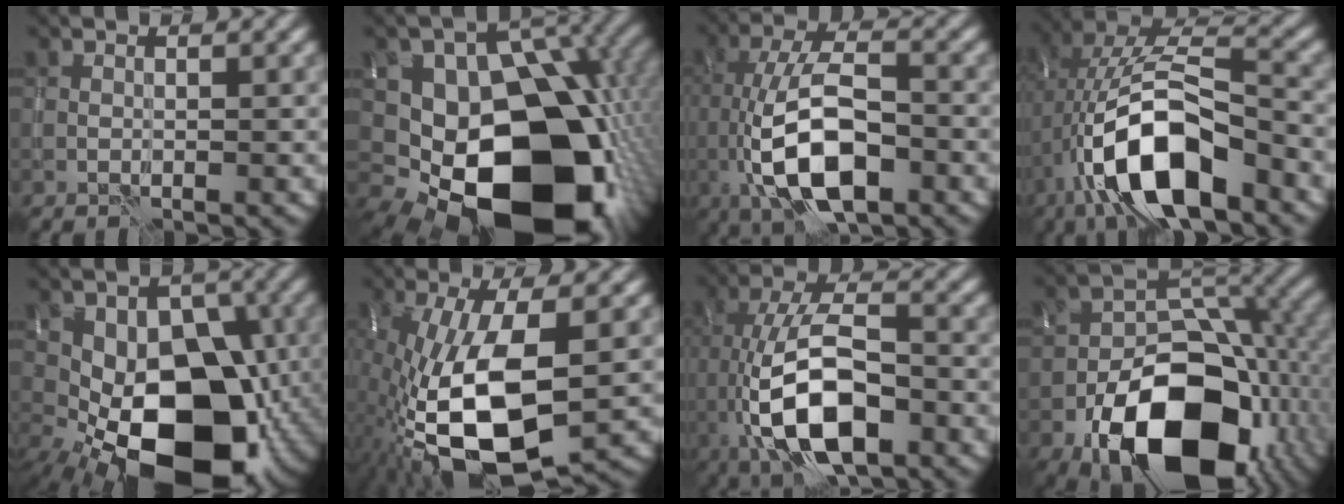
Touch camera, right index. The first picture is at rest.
{"total": 18.8, "force": [-3.3, 12.8, 13.4], "torque": [-0.204, -0.030, -0.039]}
{"total": 9.8, "force": [-2.4, 4.3, 8.5], "torque": [-0.161, -0.001, -0.045]}
{"total": 12.4, "force": [-5.0, 5.4, 10.0], "torque": [-0.191, 0.015, -0.090]}
{"total": 15.0, "force": [-3.5, 9.0, 11.5], "torque": [-0.141, 0.009, -0.064]}
{"total": 14.5, "force": [-3.5, 6.6, 12.4], "torque": [-0.265, -0.027, -0.057]}
{"total": 11.0, "force": [-3.2, 4.7, 9.4], "torque": [-0.179, 0.001, -0.060]}
{"total": 16.0, "force": [-7.2, 9.6, 10.6], "torque": [-0.159, -0.029, -0.112]}